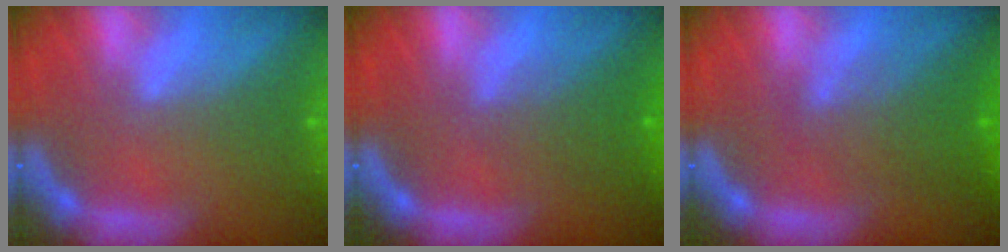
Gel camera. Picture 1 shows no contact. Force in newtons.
{"total": 3.0}
{"total": 4.6}